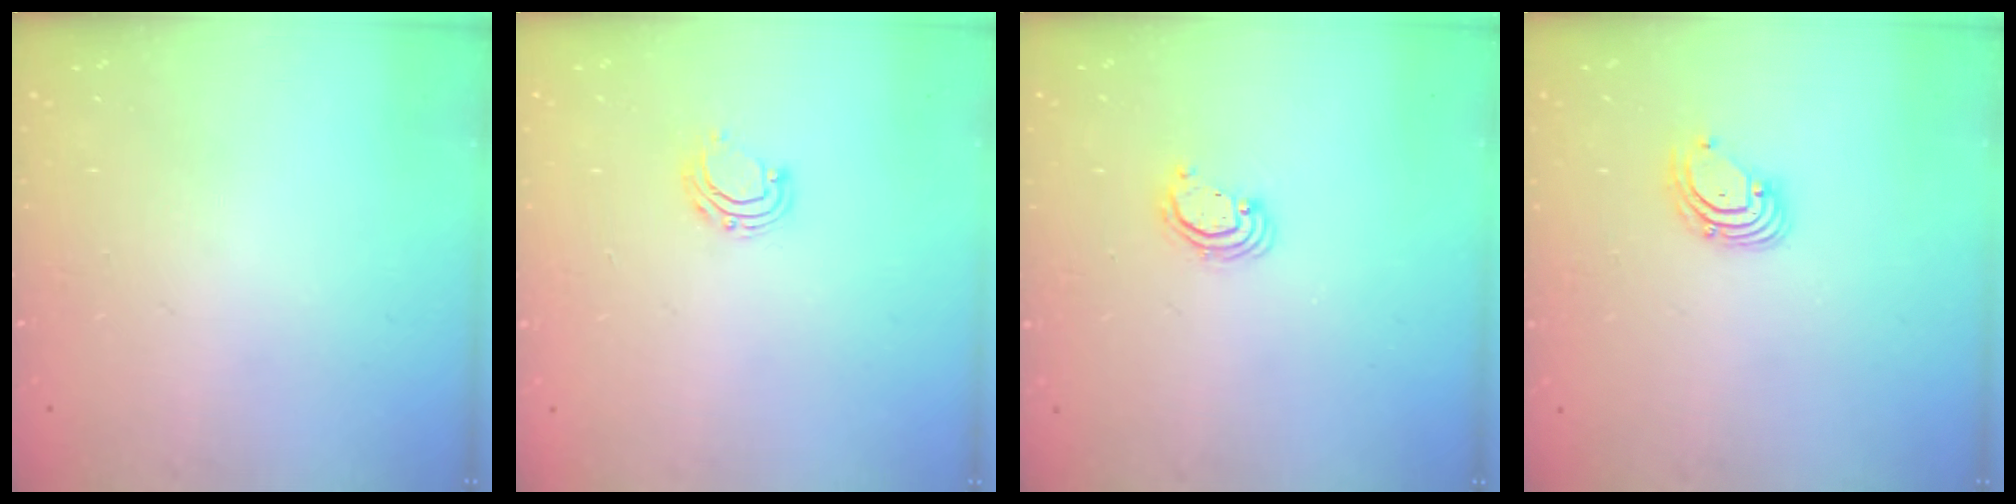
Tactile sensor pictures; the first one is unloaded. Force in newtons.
{"total": 6.6, "press": 6.6, "slide": 0.7}
{"total": 2.4, "press": 2.4, "slide": 0.1}
{"total": 3.3, "press": 3.3, "slide": 0.4}